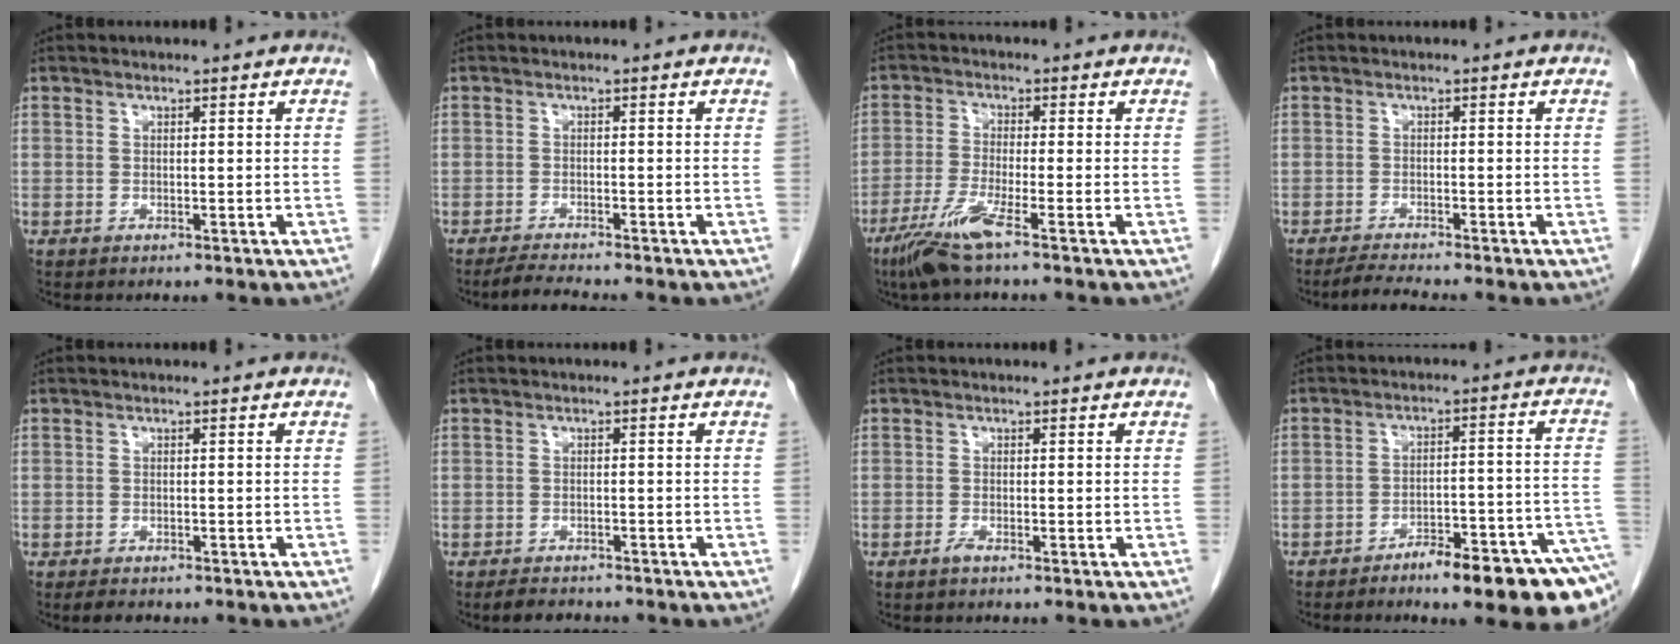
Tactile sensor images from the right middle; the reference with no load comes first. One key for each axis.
{"total": 2.8, "fx": -2.7, "fy": -0.4, "fz": 0.9, "tx": -0.026, "ty": -0.014, "tz": -0.050}
{"total": 6.4, "fx": -4.0, "fy": -0.3, "fz": 4.9, "tx": -0.102, "ty": -0.018, "tz": -0.083}
{"total": 2.7, "fx": -2.5, "fy": -0.7, "fz": 0.8, "tx": -0.025, "ty": -0.015, "tz": -0.049}
{"total": 2.2, "fx": -1.8, "fy": 0.9, "fz": 0.9, "tx": -0.020, "ty": -0.004, "tz": -0.022}
{"total": 3.3, "fx": -2.9, "fy": 1.2, "fz": 1.0, "tx": -0.022, "ty": -0.005, "tz": -0.043}
{"total": 0.9, "fx": -0.7, "fy": 0.1, "fz": 0.5, "tx": -0.012, "ty": 0.000, "tz": -0.012}
{"total": 13.1, "fx": -8.9, "fy": 1.6, "fz": 9.4, "tx": -0.071, "ty": 0.029, "tz": -0.124}